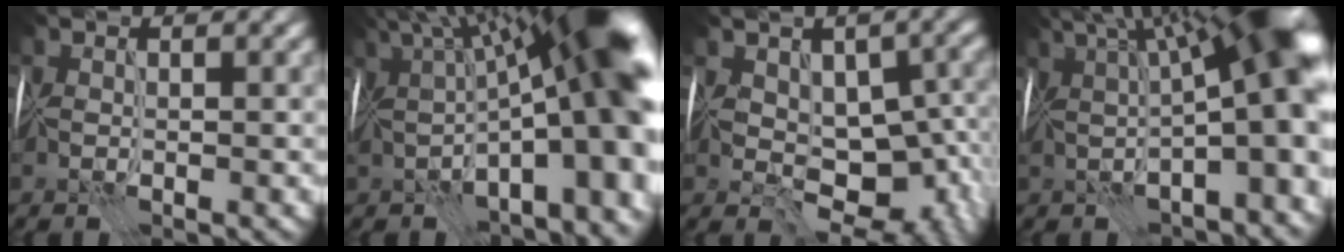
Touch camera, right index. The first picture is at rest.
{"total": 18.6, "force": [0.5, 6.4, 17.4], "torque": [-0.222, 0.017, 0.014]}
{"total": 10.5, "force": [-1.0, 7.7, 7.1], "torque": [-0.052, 0.007, -0.003]}
{"total": 16.1, "force": [3.0, 5.3, 14.9], "torque": [-0.174, 0.035, 0.053]}